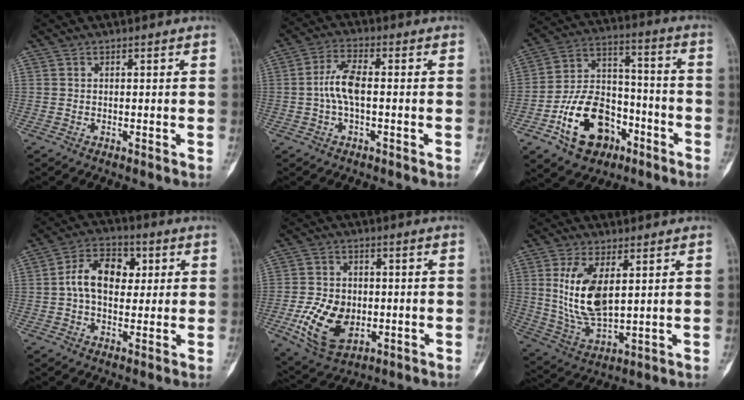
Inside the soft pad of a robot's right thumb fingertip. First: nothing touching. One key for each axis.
{"total": 6.2, "fx": -0.4, "fy": 2.5, "fz": 5.7, "tx": -0.126, "ty": 0.017, "tz": -0.013}
{"total": 17.2, "fx": -7.9, "fy": 11.4, "fz": 10.1, "tx": -0.142, "ty": 0.070, "tz": -0.130}
{"total": 10.5, "fx": 1.3, "fy": 7.1, "fz": 7.6, "tx": -0.105, "ty": 0.019, "tz": 0.015}
{"total": 12.4, "fx": -2.8, "fy": 8.4, "fz": 8.7, "tx": -0.139, "ty": 0.001, "tz": -0.038}
{"total": 12.6, "fx": 2.9, "fy": 6.0, "fz": 10.7, "tx": -0.210, "ty": -0.019, "tz": 0.071}